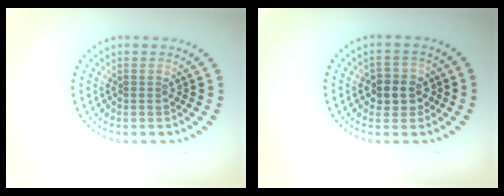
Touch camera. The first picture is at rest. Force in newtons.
{"total": 2.9, "press": 2.7, "slide": 0.9}